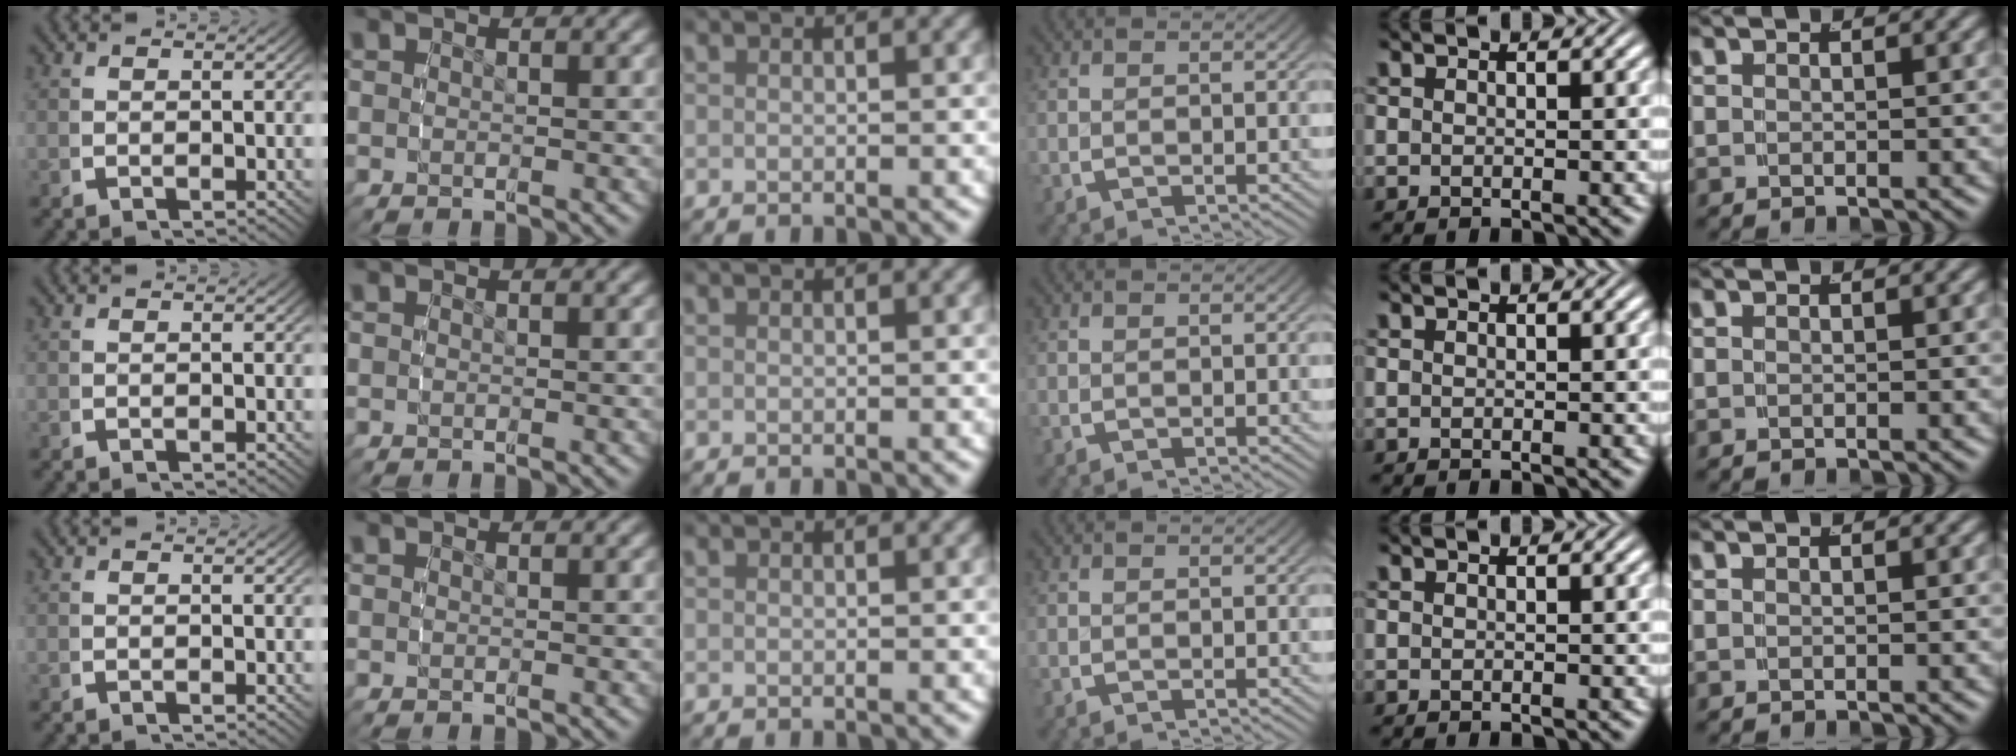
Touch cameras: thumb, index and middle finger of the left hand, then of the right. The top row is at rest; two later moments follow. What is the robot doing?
{"motion": "reach", "object": "coat"}